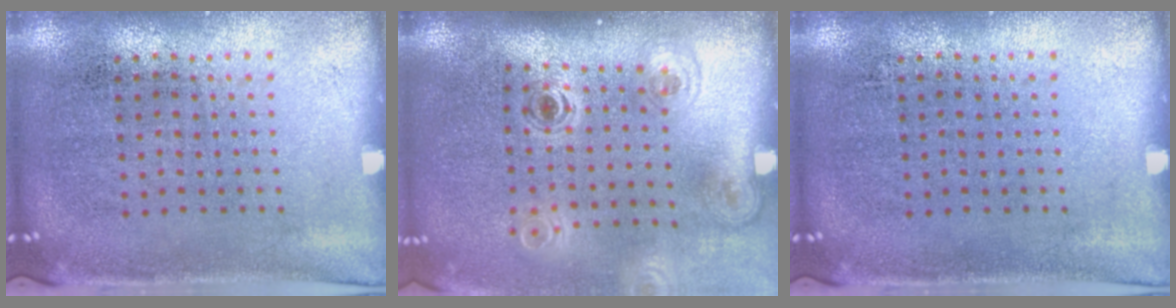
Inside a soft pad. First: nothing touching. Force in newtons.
{"total": 1.8, "press": 1.2, "slide": 1.4}
{"total": 0.0}